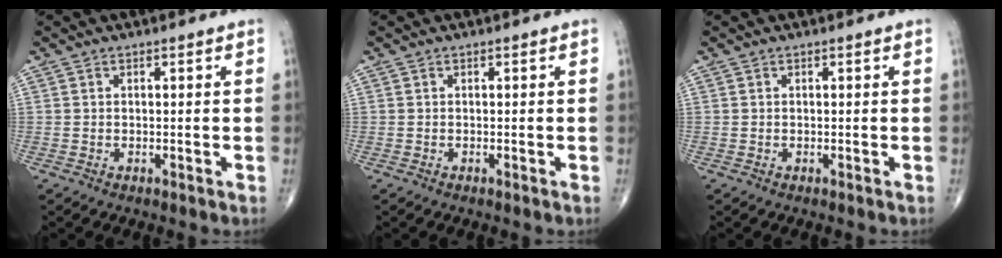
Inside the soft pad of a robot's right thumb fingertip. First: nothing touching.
{"total": 0.0}
{"total": 0.0}